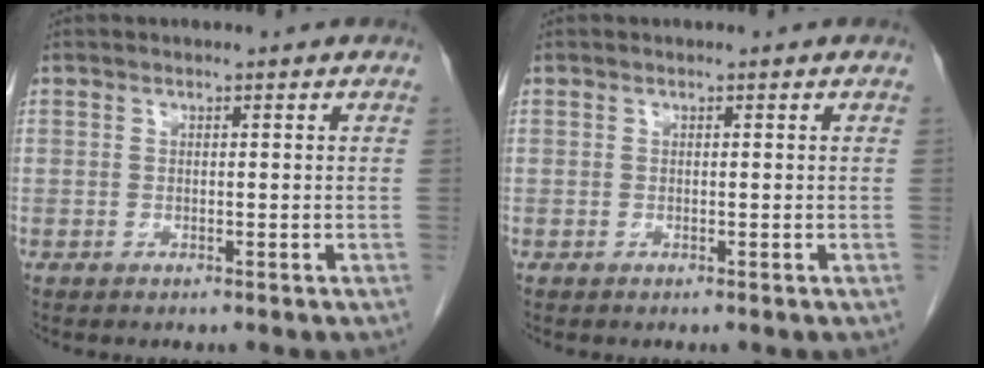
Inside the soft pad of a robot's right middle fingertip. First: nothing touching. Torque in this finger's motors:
{"motor_torque": [0.08, 0.21, 0.01, 0.01]}